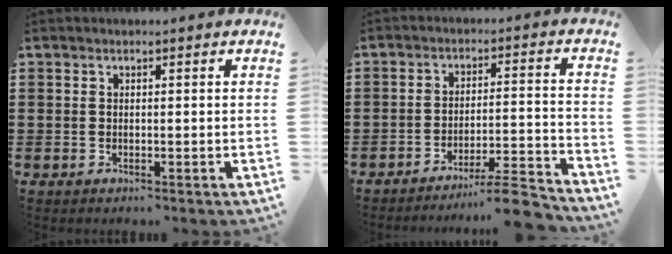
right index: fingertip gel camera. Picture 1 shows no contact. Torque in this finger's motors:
{"motor_torque": [0.60, -0.61, 0.03, -0.05]}